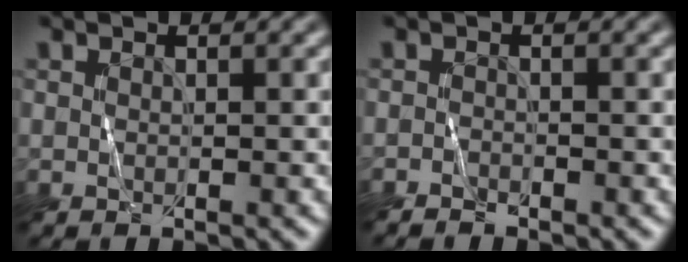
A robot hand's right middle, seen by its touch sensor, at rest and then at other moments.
{"total": 0.9, "force": [-0.9, 0.1, 0.0], "torque": [0.000, -0.001, -0.019]}